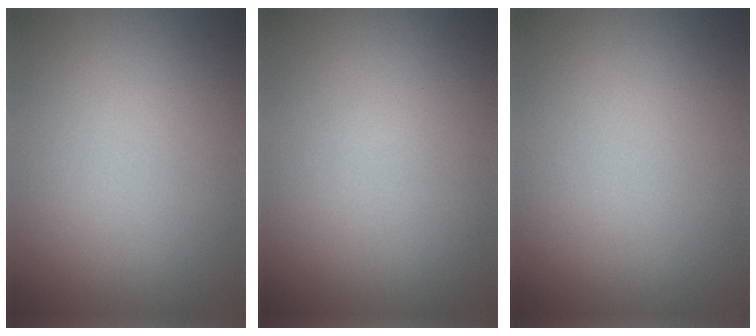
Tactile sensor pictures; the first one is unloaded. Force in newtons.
{"total": 0.0}
{"total": 0.0}